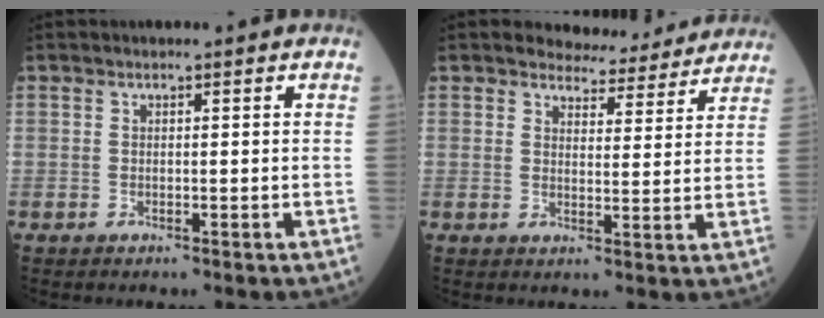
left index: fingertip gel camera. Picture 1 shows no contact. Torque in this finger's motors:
{"motor_torque": [0.20, -0.39, -0.11, 0.01]}